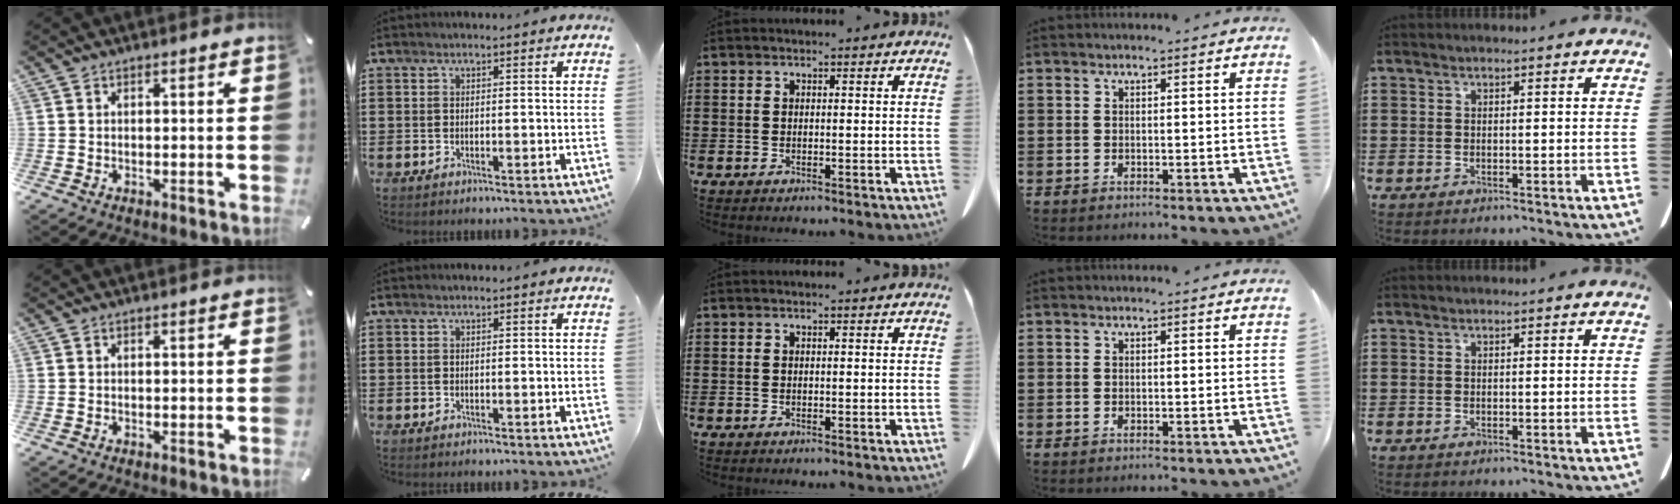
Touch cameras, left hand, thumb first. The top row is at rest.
{}